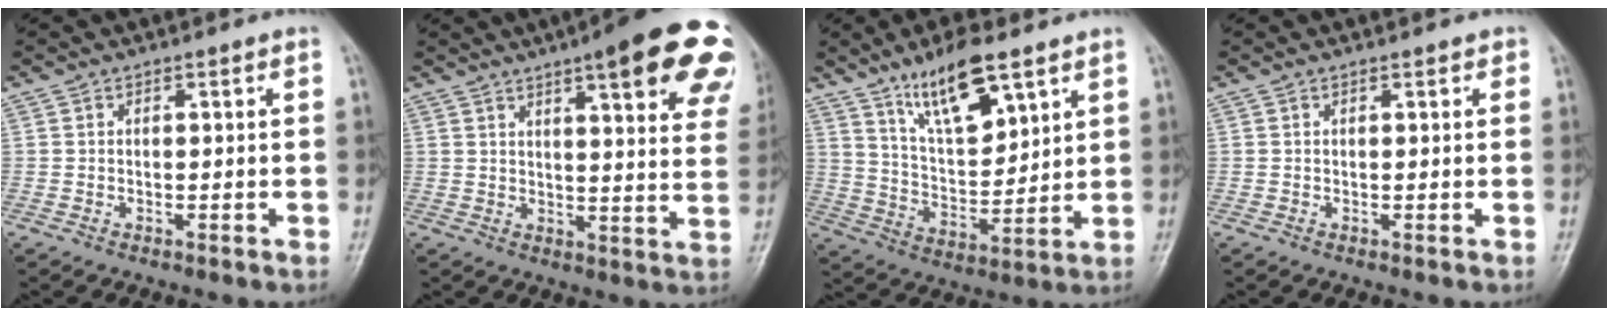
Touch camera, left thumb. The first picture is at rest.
{"total": 21.8, "force": [12.1, 5.2, 17.3], "torque": [-0.195, -0.029, 0.138]}
{"total": 13.2, "force": [8.5, 4.6, 9.0], "torque": [-0.137, -0.050, 0.161]}
{"total": 1.0, "force": [0.5, 0.5, 0.7], "torque": [-0.005, 0.001, 0.003]}